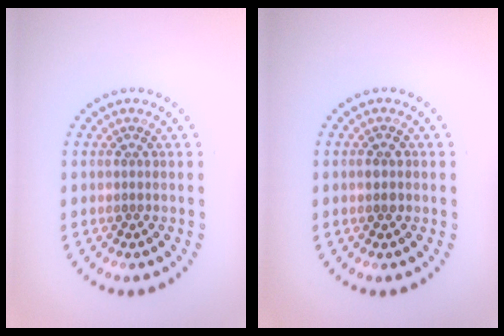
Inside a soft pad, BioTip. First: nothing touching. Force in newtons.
{"total": 1.0, "press": 1.0, "slide": 0.1}